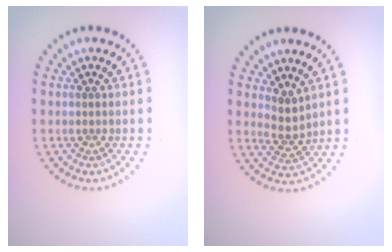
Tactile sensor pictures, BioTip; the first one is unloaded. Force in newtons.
{"total": 2.1, "press": 1.6, "slide": 1.4}